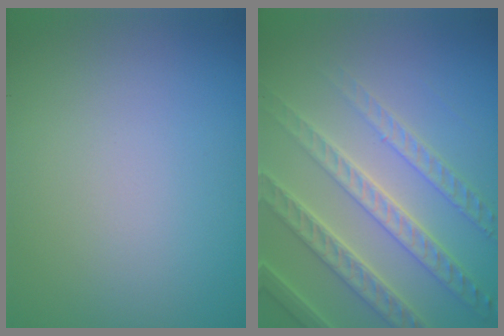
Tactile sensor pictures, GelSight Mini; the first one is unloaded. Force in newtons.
{"total": 5.6, "press": 4.8, "slide": 2.8}